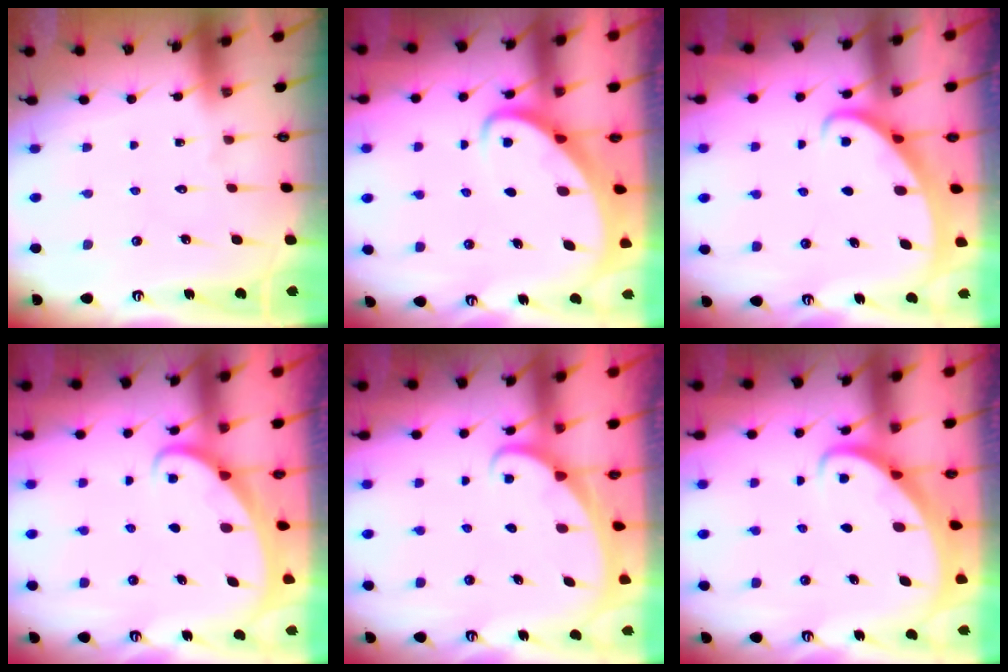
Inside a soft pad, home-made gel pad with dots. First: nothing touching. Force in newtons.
{"total": 3.6, "press": 3.6, "slide": 0.4}
{"total": 2.4, "press": 2.4, "slide": 0.2}
{"total": 1.6, "press": 1.6, "slide": 0.1}
{"total": 1.9, "press": 1.9, "slide": 0.1}
{"total": 2.5, "press": 2.5, "slide": 0.3}